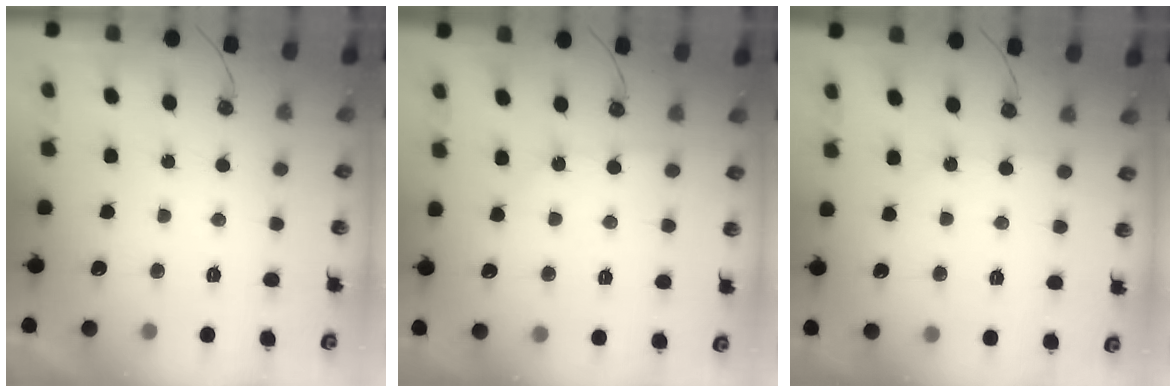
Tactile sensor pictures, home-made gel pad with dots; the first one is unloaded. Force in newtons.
{"total": 3.7, "press": 3.6, "slide": 0.6}
{"total": 2.9, "press": 2.9, "slide": 0.4}